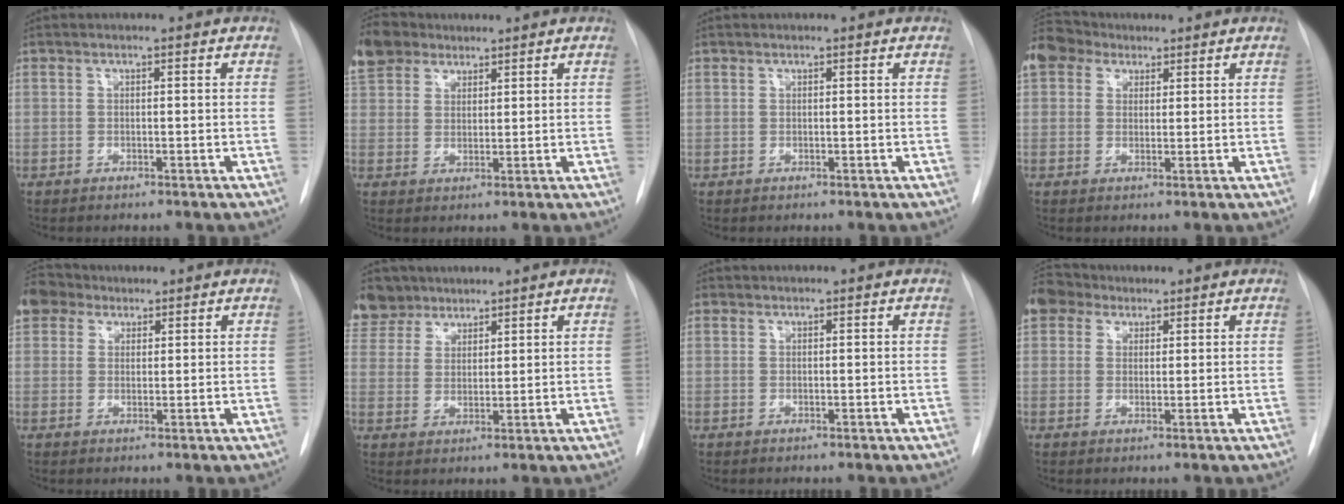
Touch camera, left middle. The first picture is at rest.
{"total": 7.9, "force": [6.1, 4.6, 2.1], "torque": [-0.051, 0.025, 0.122]}
{"total": 0.0}
{"total": 11.1, "force": [7.3, 7.4, 3.7], "torque": [-0.103, 0.053, 0.139]}
{"total": 6.1, "force": [4.6, 3.9, 1.1], "torque": [-0.023, 0.027, 0.091]}
{"total": 9.0, "force": [7.1, 5.4, 1.5], "torque": [-0.034, 0.021, 0.142]}
{"total": 0.6, "force": [0.4, 0.5, 0.1], "torque": [0.002, 0.003, 0.004]}
{"total": 6.8, "force": [5.0, 4.4, 1.4], "torque": [-0.033, 0.031, 0.099]}